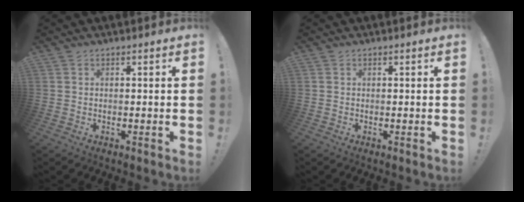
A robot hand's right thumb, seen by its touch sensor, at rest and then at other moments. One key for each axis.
{"total": 0.0}